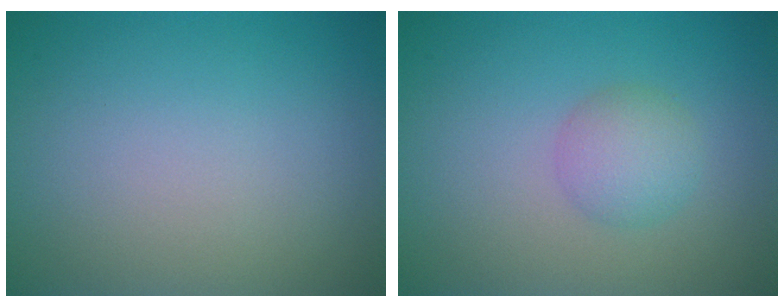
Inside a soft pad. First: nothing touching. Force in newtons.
{"total": 2.5, "press": 2.4, "slide": 0.2}